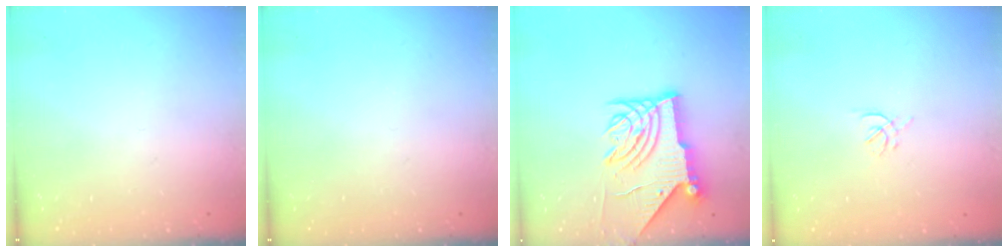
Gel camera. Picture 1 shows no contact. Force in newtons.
{"total": 0.0}
{"total": 12.2, "press": 12.1, "slide": 1.3}
{"total": 1.7, "press": 1.6, "slide": 0.6}